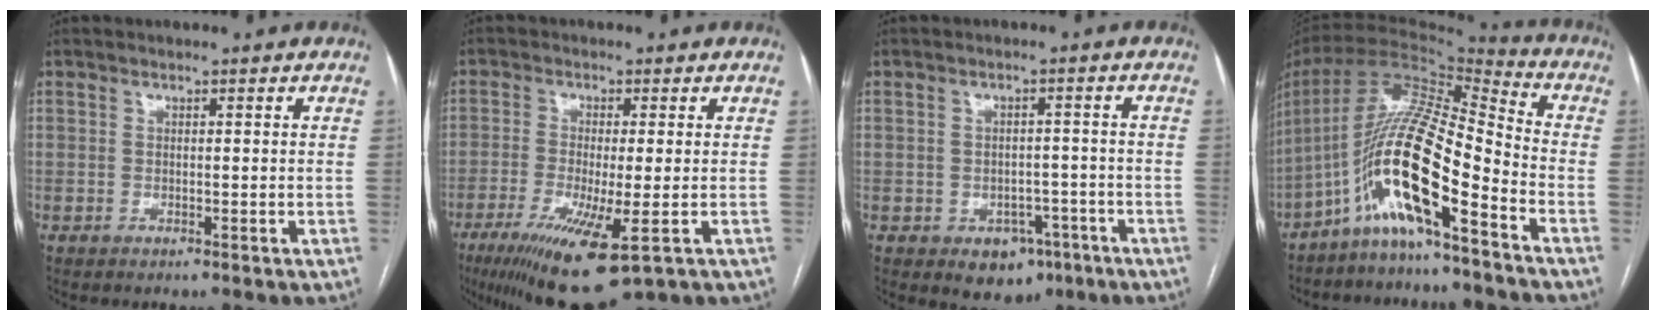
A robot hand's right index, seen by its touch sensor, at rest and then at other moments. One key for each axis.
{"total": 12.4, "fx": -5.8, "fy": 1.8, "fz": 10.8, "tx": -0.192, "ty": -0.040, "tz": -0.092}
{"total": 5.7, "fx": -3.0, "fy": 4.1, "fz": 2.7, "tx": -0.023, "ty": 0.010, "tz": -0.030}
{"total": 15.4, "fx": -7.9, "fy": 2.5, "fz": 13.0, "tx": -0.256, "ty": 0.014, "tz": -0.143}